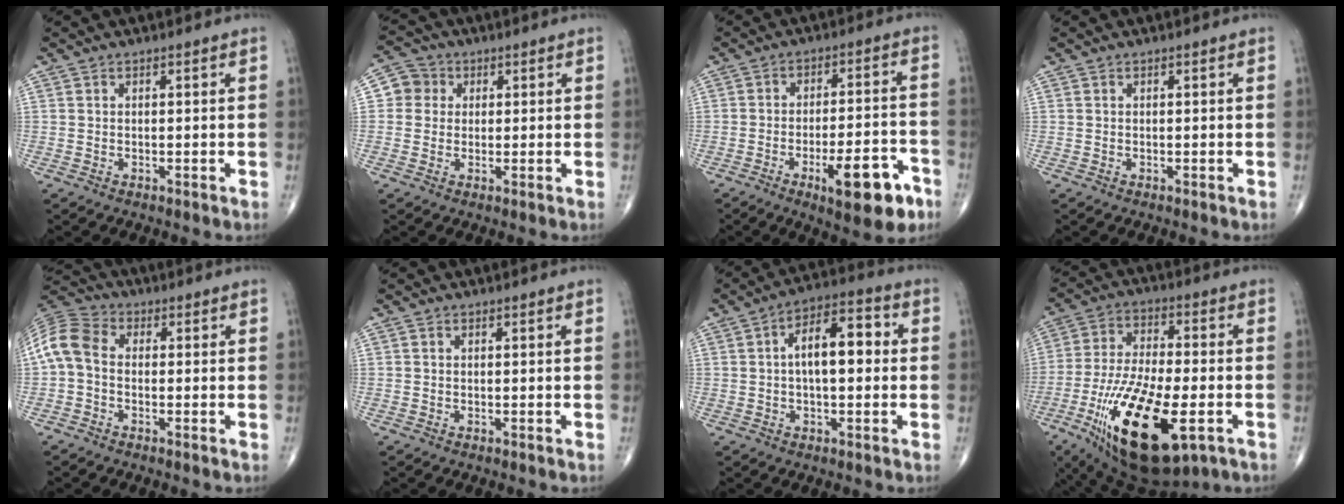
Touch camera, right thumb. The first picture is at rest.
{"total": 4.6, "force": [0.8, 4.4, 1.0], "torque": [0.005, 0.006, 0.007]}
{"total": 13.7, "force": [-6.8, 4.5, 11.0], "torque": [-0.144, 0.035, -0.093]}
{"total": 0.0}
{"total": 8.0, "force": [-0.5, 5.6, 5.7], "torque": [-0.115, 0.022, -0.028]}
{"total": 0.0}
{"total": 11.0, "force": [1.0, 5.2, 9.6], "torque": [-0.145, 0.030, 0.008]}
{"total": 23.8, "force": [-8.7, 9.4, 20.0], "torque": [-0.403, -0.003, -0.136]}